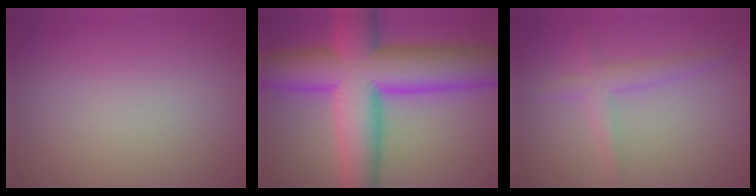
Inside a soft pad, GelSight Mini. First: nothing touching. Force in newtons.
{"total": 14.3, "press": 14.3, "slide": 0.3}
{"total": 2.1, "press": 2.1, "slide": 0.1}